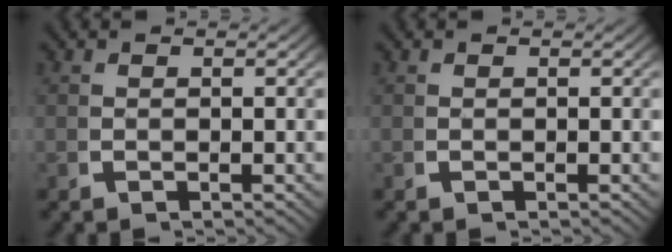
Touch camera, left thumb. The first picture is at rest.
{"total": 0.0}